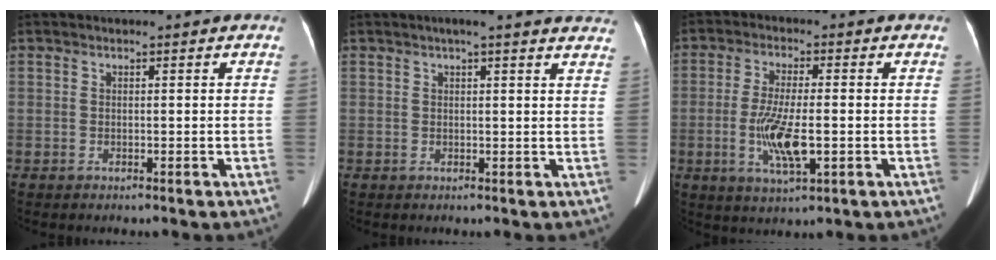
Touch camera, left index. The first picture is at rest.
{"total": 11.3, "force": [10.0, 1.3, 5.1], "torque": [-0.053, 0.013, 0.097]}
{"total": 8.0, "force": [-1.7, 1.7, 7.6], "torque": [-0.157, -0.011, -0.030]}